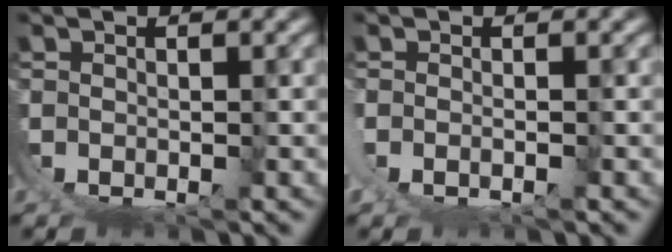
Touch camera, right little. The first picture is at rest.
{"total": 1.5, "force": [0.8, -1.2, 0.5], "torque": [-0.007, 0.011, 0.013]}